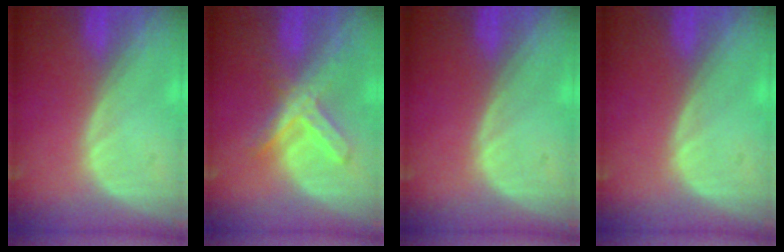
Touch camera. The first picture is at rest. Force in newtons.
{"total": 7.2, "press": 6.3, "slide": 3.6}
{"total": 0.0}
{"total": 0.0}